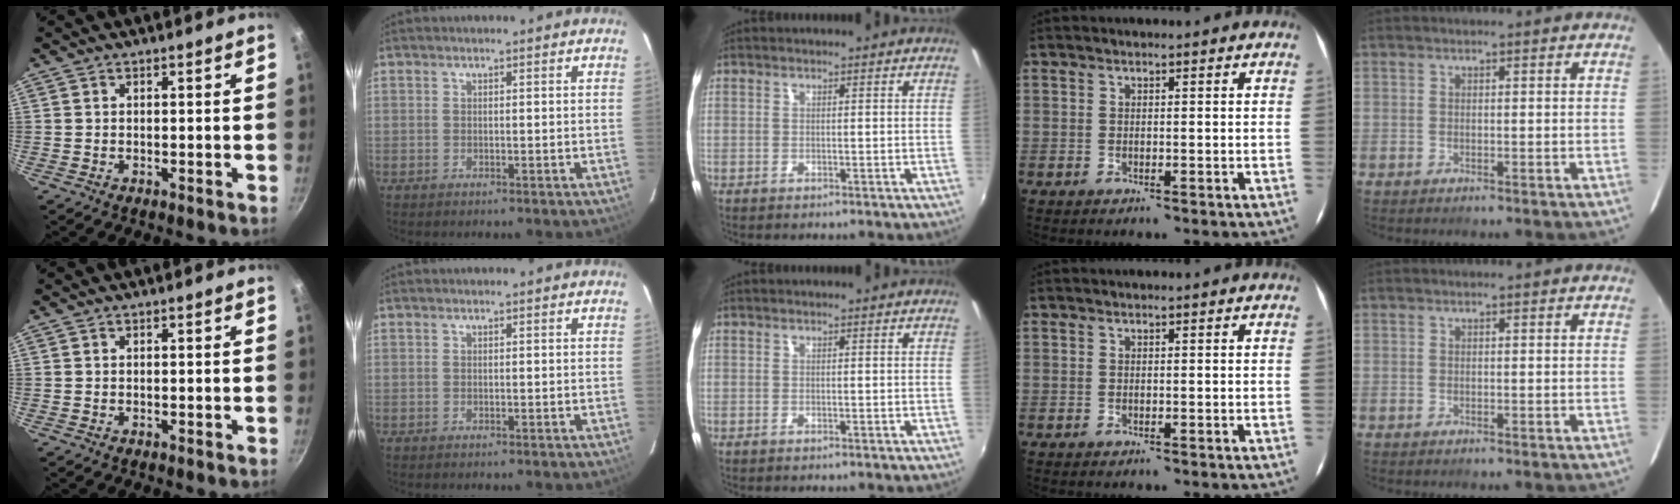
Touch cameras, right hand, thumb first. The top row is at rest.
{}